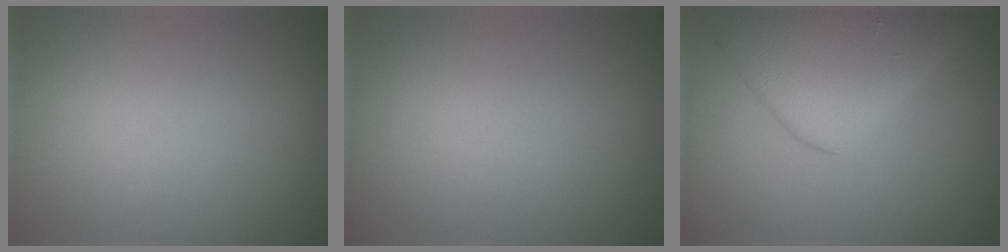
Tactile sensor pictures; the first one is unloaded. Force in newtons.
{"total": 0.0}
{"total": 7.1, "press": 7.1, "slide": 0.3}